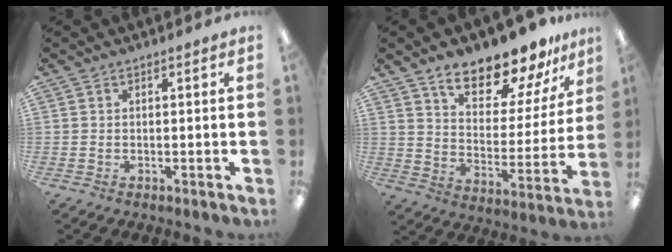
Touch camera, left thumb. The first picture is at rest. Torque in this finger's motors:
{"motor_torque": [0.53, 0.46, 1.45, -1.33, 0.09]}